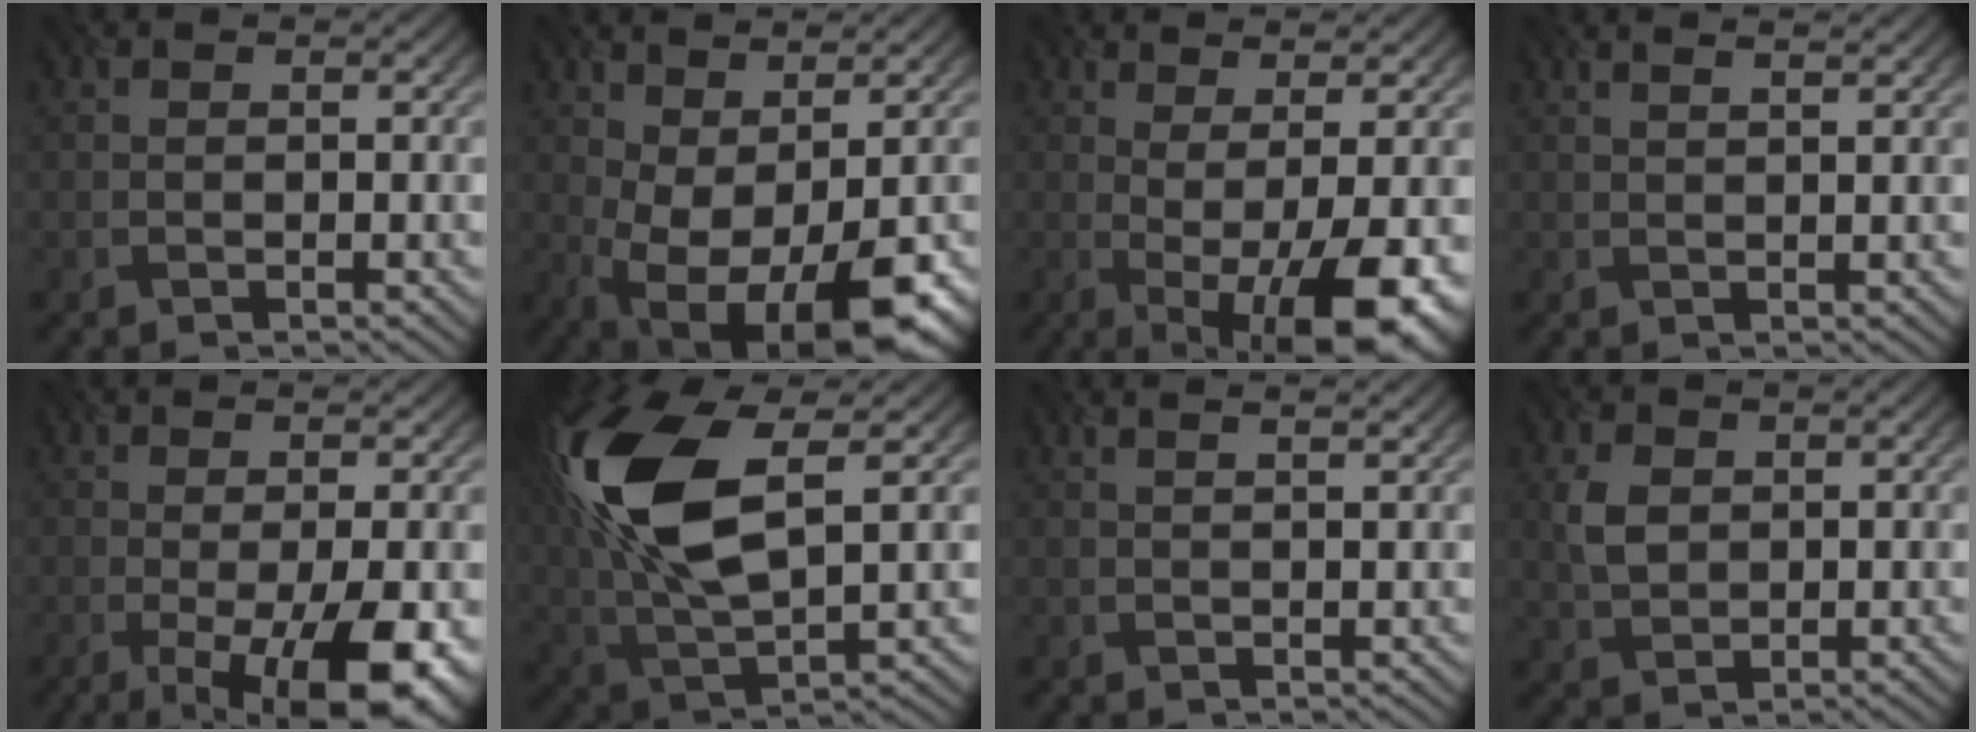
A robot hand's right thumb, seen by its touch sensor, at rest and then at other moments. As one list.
[{"total": 12.5, "force": [-3.1, 5.9, 10.5], "torque": [-0.175, -0.012, -0.011]}, {"total": 11.0, "force": [-2.1, 3.2, 10.3], "torque": [-0.128, 0.021, -0.014]}, {"total": 2.0, "force": [1.9, 0.3, 0.8], "torque": [-0.004, 0.020, 0.009]}, {"total": 12.6, "force": [-4.4, 4.5, 10.9], "torque": [-0.141, -0.016, -0.038]}, {"total": 13.3, "force": [3.6, 6.0, 11.3], "torque": [-0.288, 0.017, 0.077]}, {"total": 1.7, "force": [1.6, 0.3, 0.6], "torque": [-0.001, 0.017, 0.006]}, {"total": 2.5, "force": [0.7, 2.1, 1.1], "torque": [-0.044, 0.007, 0.021]}]